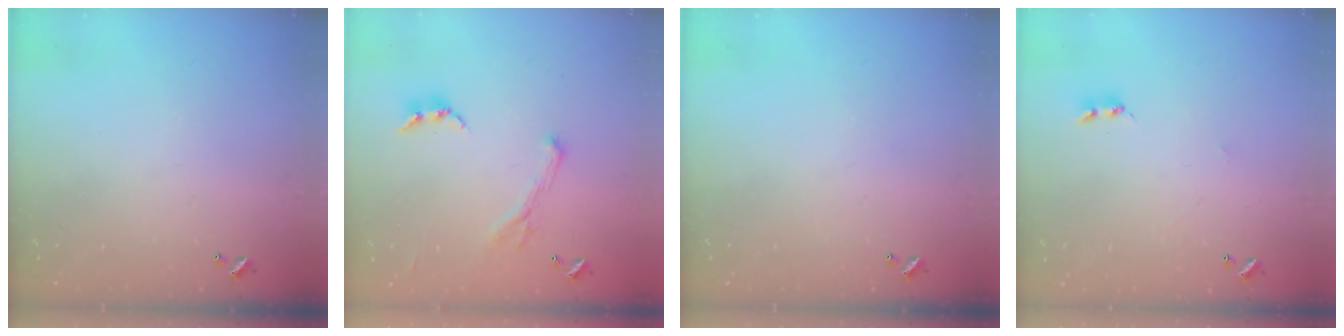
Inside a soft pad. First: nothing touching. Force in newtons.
{"total": 1.1, "press": 0.6, "slide": 0.9}
{"total": 0.0}
{"total": 1.6, "press": 1.6, "slide": 0.4}